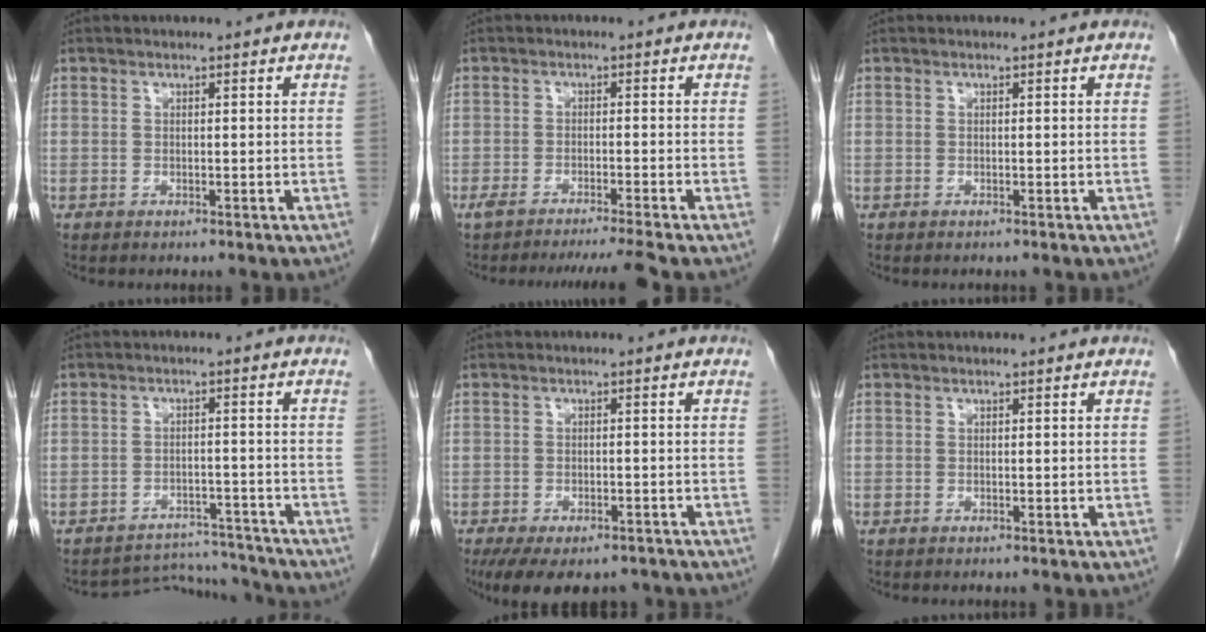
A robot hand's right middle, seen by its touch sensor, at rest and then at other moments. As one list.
[{"total": 7.5, "force": [-6.5, -1.8, 3.2], "torque": [-0.027, -0.013, -0.098]}, {"total": 0.5, "force": [0.3, -0.3, -0.3], "torque": [0.001, -0.001, 0.002]}, {"total": 7.0, "force": [-6.6, 0.3, -2.4], "torque": [0.033, 0.022, -0.093]}, {"total": 10.7, "force": [-7.9, 4.9, 5.3], "torque": [-0.097, -0.010, -0.108]}, {"total": 0.0}]